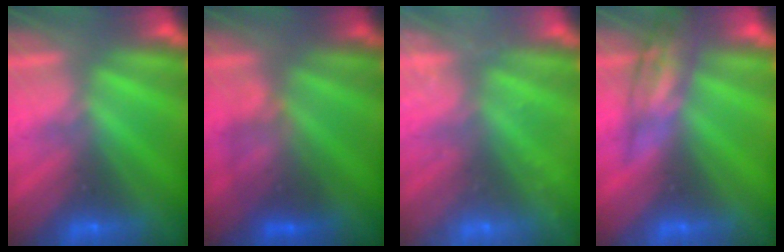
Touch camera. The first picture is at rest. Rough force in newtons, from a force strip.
{"total": 2.5}
{"total": 2.6}
{"total": 2.5}